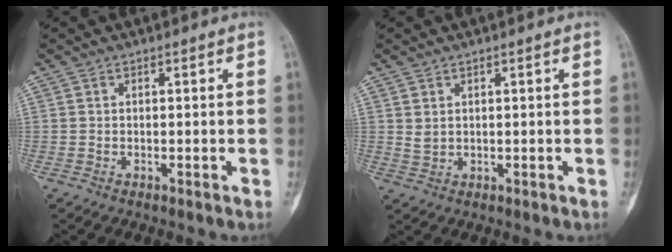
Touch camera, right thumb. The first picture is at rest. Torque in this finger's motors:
{"motor_torque": [0.00, 0.00, 0.07, -0.07, -0.01]}